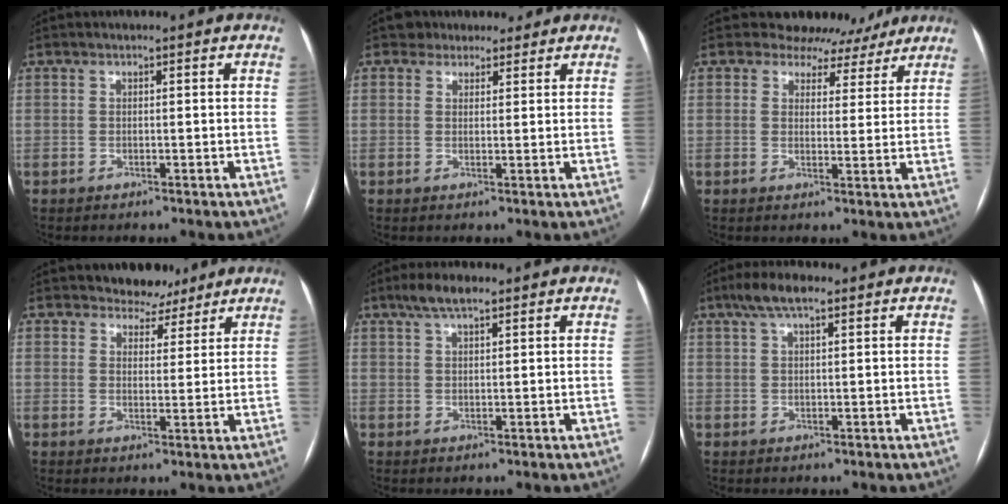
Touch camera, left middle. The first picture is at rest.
{"total": 4.7, "force": [3.9, 2.7, 0.4], "torque": [0.003, 0.012, 0.050]}
{"total": 8.9, "force": [7.6, 4.5, 0.3], "torque": [0.024, 0.003, 0.079]}
{"total": 4.8, "force": [4.1, 2.6, 0.3], "torque": [0.002, -0.002, 0.054]}
{"total": 4.3, "force": [3.0, 1.0, 2.9], "torque": [-0.060, 0.016, 0.055]}
{"total": 5.0, "force": [3.2, 1.2, 3.6], "torque": [-0.075, 0.023, 0.056]}